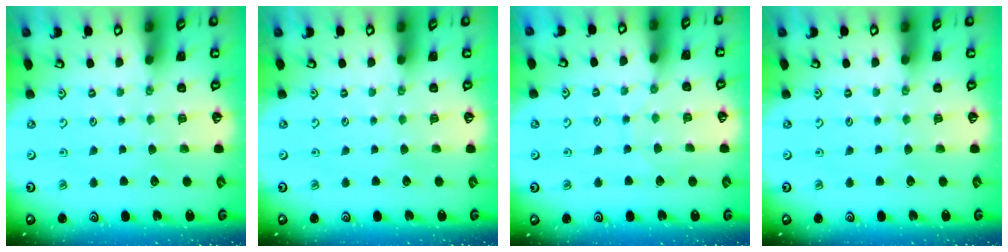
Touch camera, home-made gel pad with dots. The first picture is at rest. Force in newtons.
{"total": 0.0}
{"total": 5.0, "press": 5.0, "slide": 0.5}
{"total": 0.0}